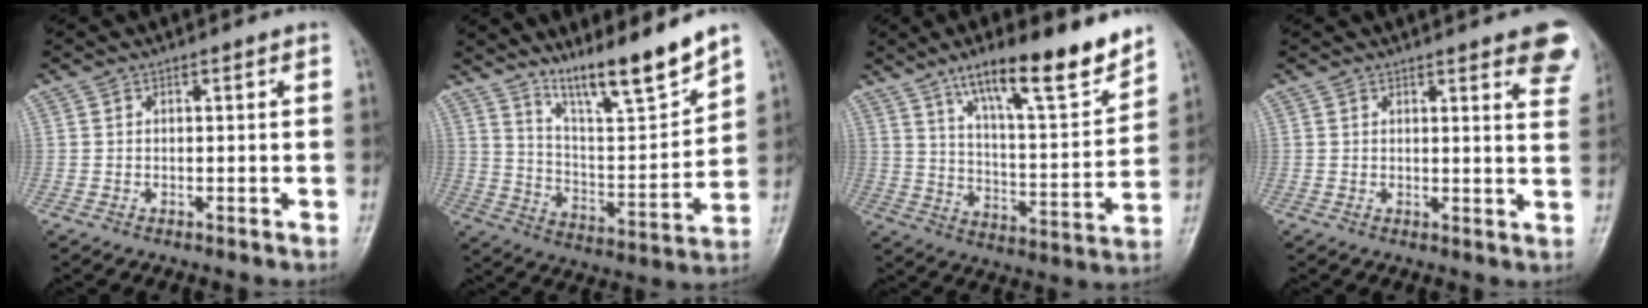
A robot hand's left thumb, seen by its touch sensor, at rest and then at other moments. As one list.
[{"total": 13.9, "force": [11.2, 1.2, 8.1], "torque": [-0.119, -0.078, 0.202]}, {"total": 18.1, "force": [12.6, 3.9, 12.5], "torque": [-0.166, -0.070, 0.207]}, {"total": 9.3, "force": [6.2, 2.4, 6.4], "torque": [-0.049, -0.024, 0.057]}]